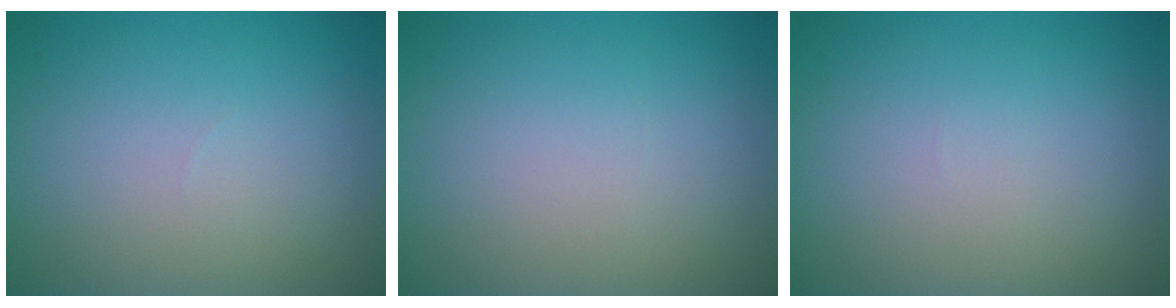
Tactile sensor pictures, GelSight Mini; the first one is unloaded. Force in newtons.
{"total": 0.0}
{"total": 0.0}